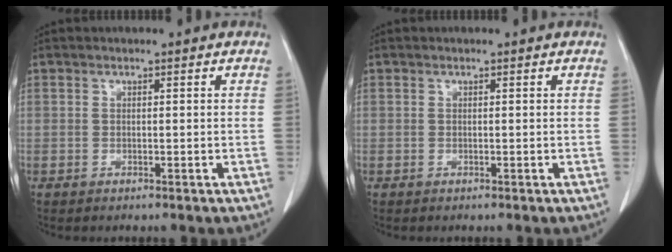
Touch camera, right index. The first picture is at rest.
{"total": 0.0}